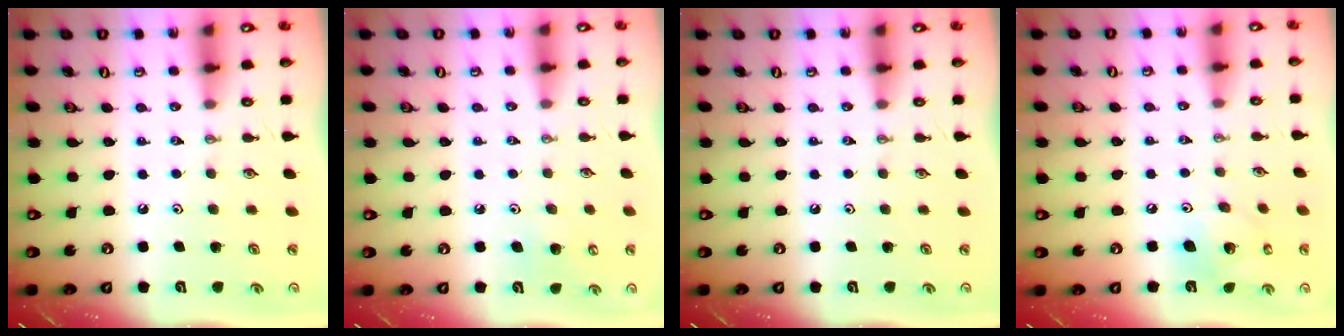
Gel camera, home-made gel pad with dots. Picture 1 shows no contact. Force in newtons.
{"total": 6.4, "press": 6.3, "slide": 0.9}
{"total": 0.0}
{"total": 12.4, "press": 12.0, "slide": 3.1}